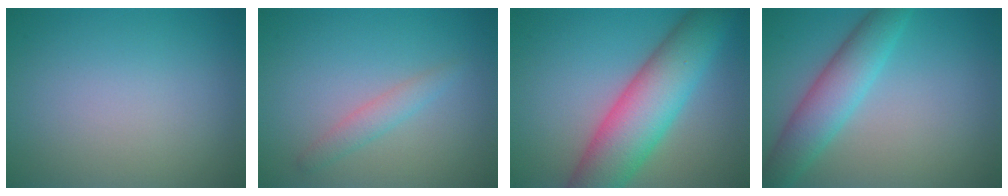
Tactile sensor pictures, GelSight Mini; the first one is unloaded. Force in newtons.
{"total": 1.6, "press": 1.6, "slide": 0.0}
{"total": 9.2, "press": 9.2, "slide": 0.2}
{"total": 4.9, "press": 4.9, "slide": 0.1}